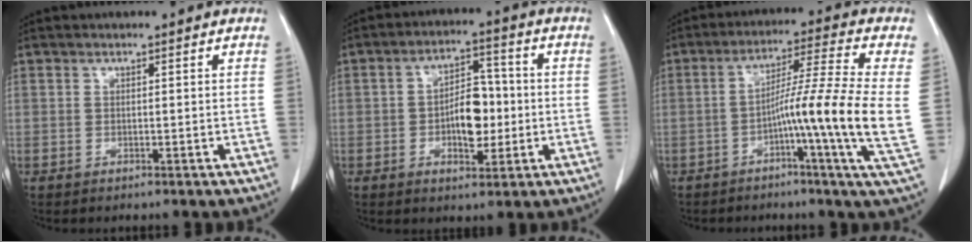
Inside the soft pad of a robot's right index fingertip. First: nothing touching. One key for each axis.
{"total": 7.7, "fx": -1.2, "fy": 3.9, "fz": 6.6, "tx": -0.110, "ty": 0.015, "tz": -0.015}
{"total": 13.3, "fx": -1.7, "fy": -1.9, "fz": 13.0, "tx": -0.211, "ty": -0.001, "tz": -0.040}